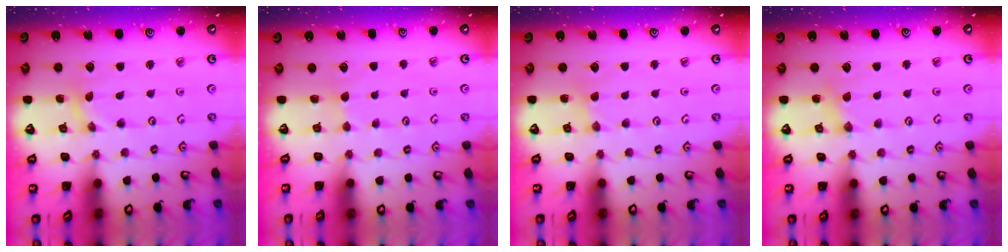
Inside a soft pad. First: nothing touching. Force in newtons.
{"total": 2.3, "press": 2.2, "slide": 0.4}
{"total": 1.5, "press": 1.5, "slide": 0.3}
{"total": 3.0, "press": 3.0, "slide": 0.4}